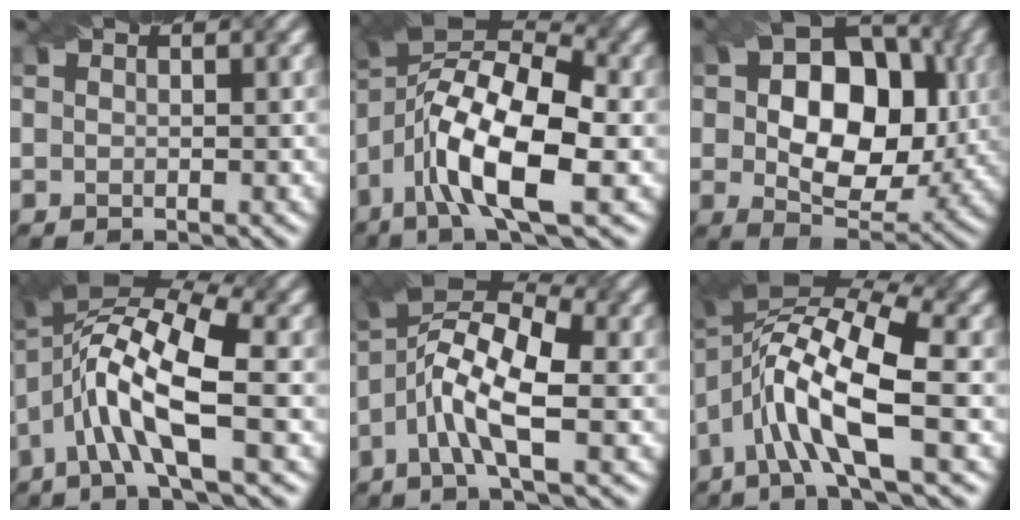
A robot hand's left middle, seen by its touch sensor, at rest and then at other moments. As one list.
[{"total": 12.8, "force": [-3.1, 4.7, 11.5], "torque": [-0.215, 0.016, -0.058]}, {"total": 12.3, "force": [1.0, 8.4, 9.0], "torque": [-0.133, -0.002, 0.020]}, {"total": 9.8, "force": [-1.5, 2.8, 9.2], "torque": [-0.182, 0.019, -0.040]}, {"total": 8.1, "force": [-1.6, 2.5, 7.5], "torque": [-0.150, 0.022, -0.043]}, {"total": 11.1, "force": [-1.6, 3.4, 10.4], "torque": [-0.198, 0.015, -0.038]}]